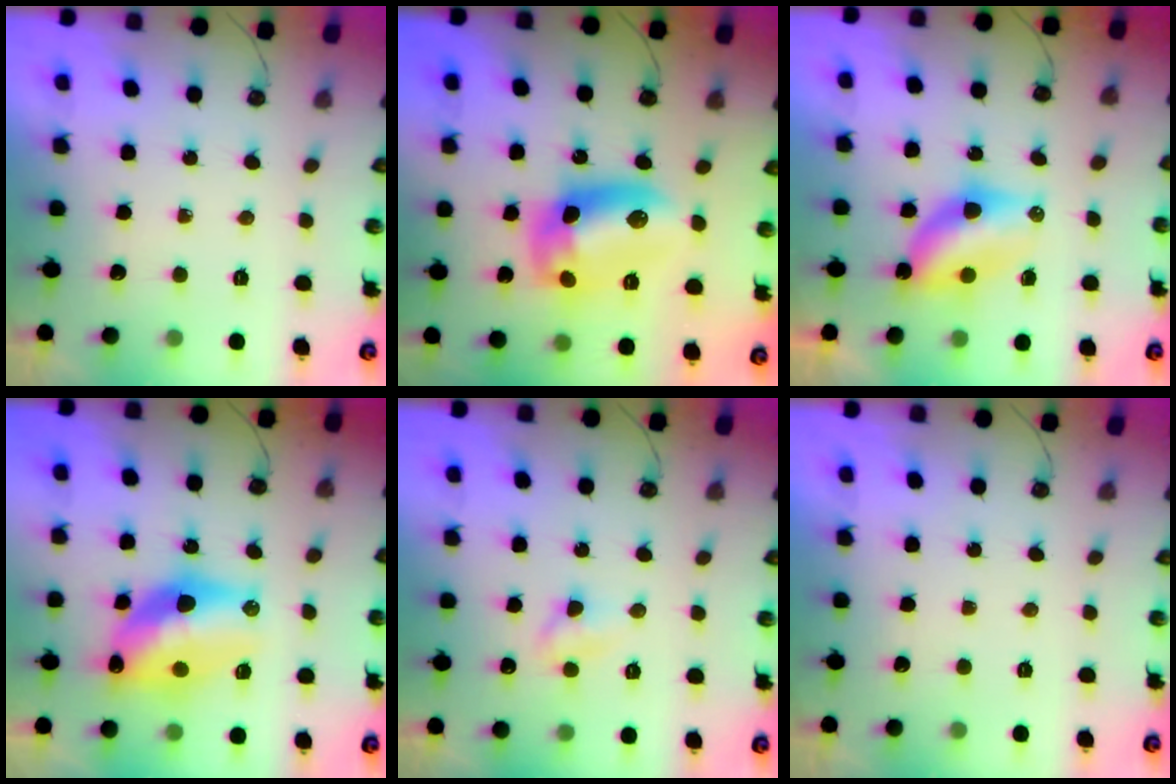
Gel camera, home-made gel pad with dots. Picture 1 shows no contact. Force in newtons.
{"total": 13.6, "press": 13.6, "slide": 0.9}
{"total": 7.0, "press": 7.0, "slide": 0.2}
{"total": 15.3, "press": 15.1, "slide": 2.4}
{"total": 4.8, "press": 4.8, "slide": 0.6}
{"total": 0.0}